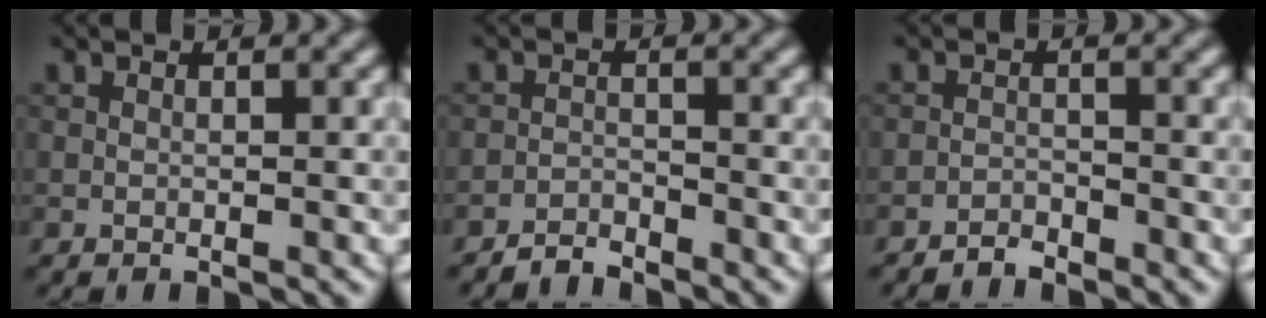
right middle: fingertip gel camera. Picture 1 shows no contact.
{"total": 1.9, "force": [-1.8, -0.1, -0.3], "torque": [0.007, 0.013, -0.032]}
{"total": 1.6, "force": [-1.6, -0.1, -0.3], "torque": [0.006, 0.013, -0.026]}